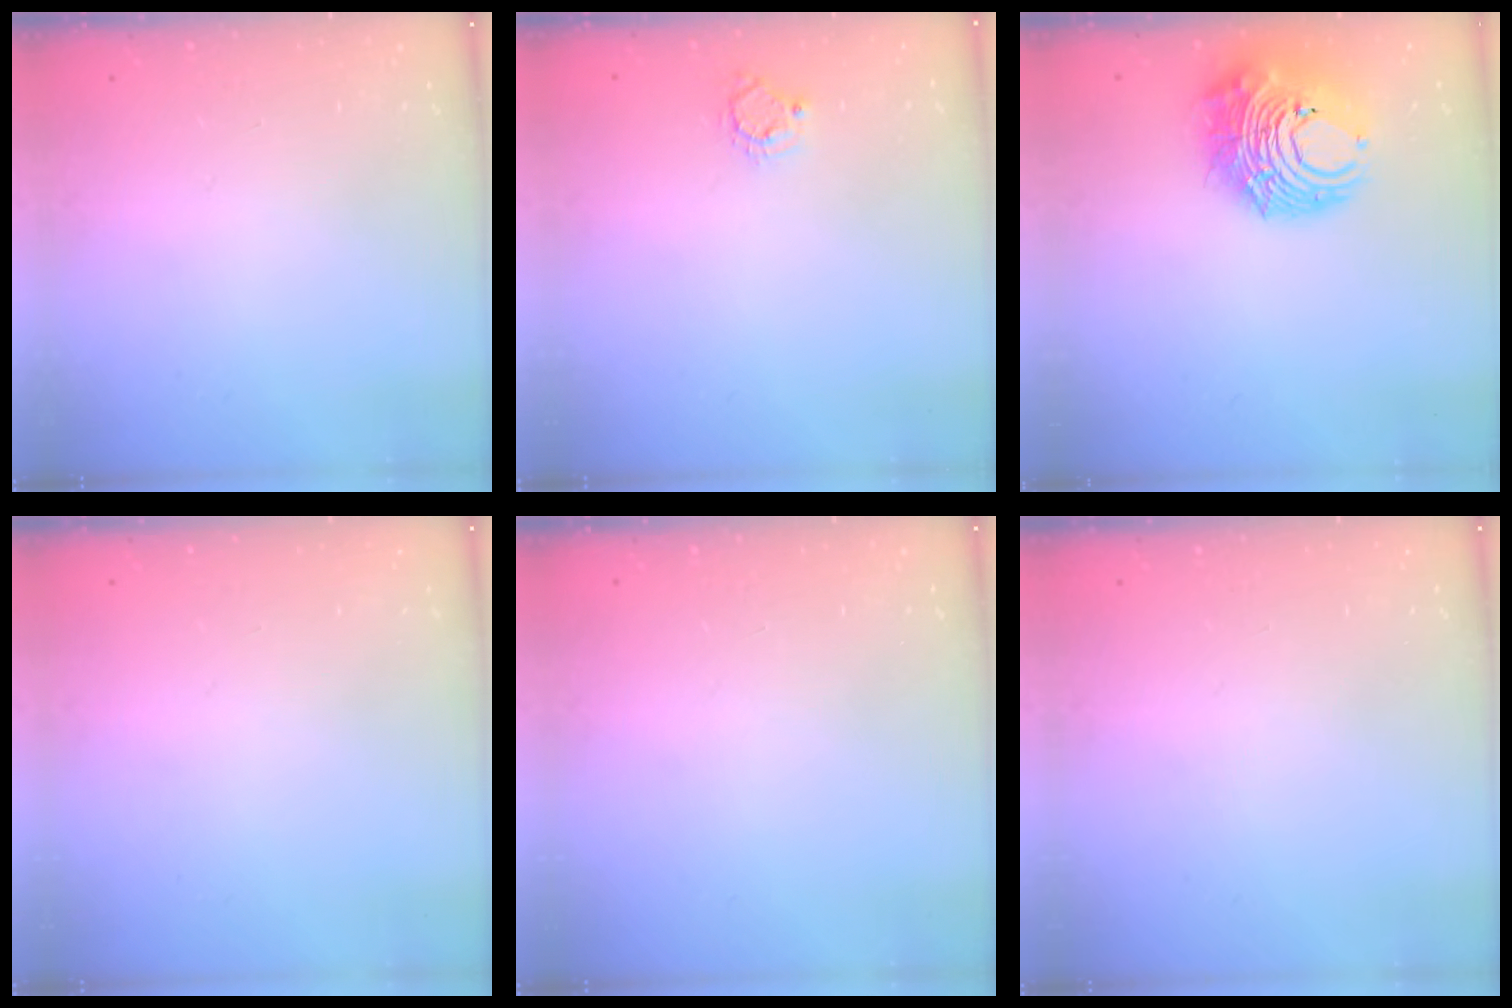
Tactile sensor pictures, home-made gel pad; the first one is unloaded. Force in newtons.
{"total": 5.6, "press": 5.6, "slide": 0.2}
{"total": 12.9, "press": 12.8, "slide": 1.6}
{"total": 0.0}
{"total": 0.0}
{"total": 0.0}